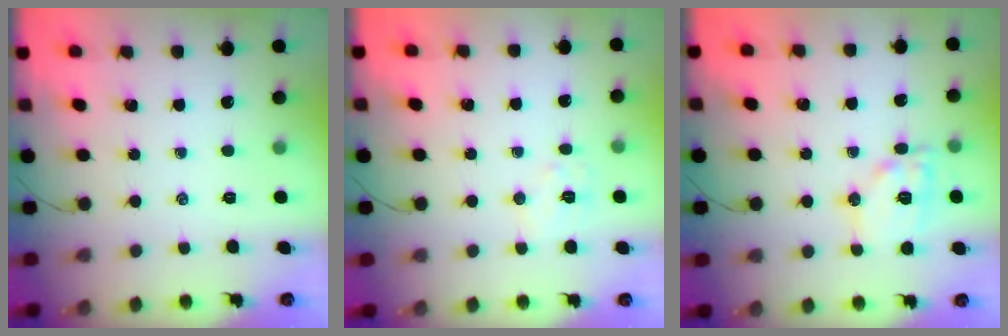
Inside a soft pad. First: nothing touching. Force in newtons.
{"total": 5.6, "press": 5.6, "slide": 0.6}
{"total": 11.3, "press": 11.2, "slide": 0.9}